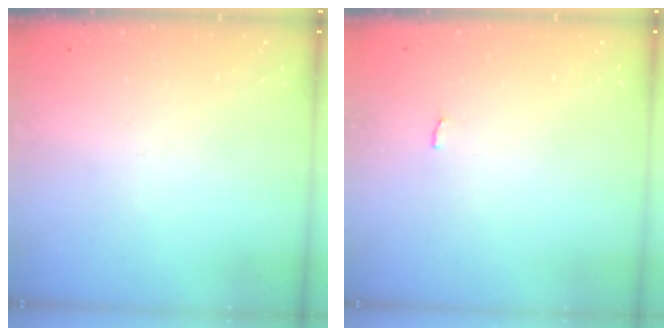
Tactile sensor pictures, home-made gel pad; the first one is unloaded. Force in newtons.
{"total": 2.3, "press": 2.3, "slide": 0.2}